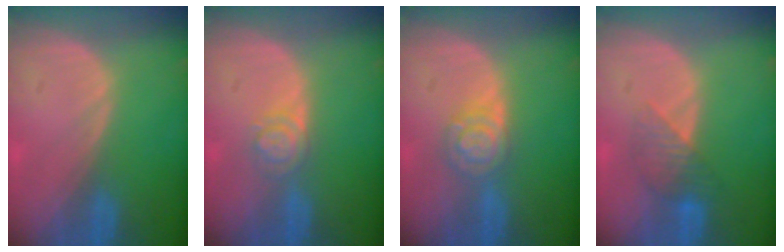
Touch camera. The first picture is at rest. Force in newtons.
{"total": 3.8, "press": 3.4, "slide": 1.7}
{"total": 5.2, "press": 5.2, "slide": 0.2}
{"total": 4.0, "press": 3.8, "slide": 1.0}